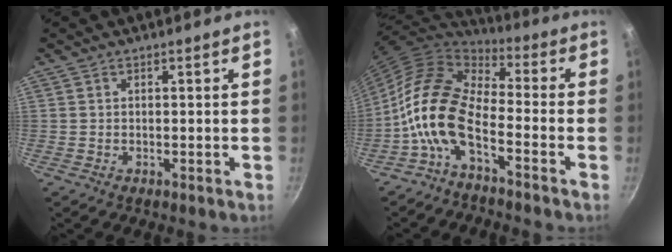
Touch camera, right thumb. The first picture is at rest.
{"total": 14.3, "force": [-5.6, 7.2, 11.0], "torque": [-0.206, 0.056, -0.126]}